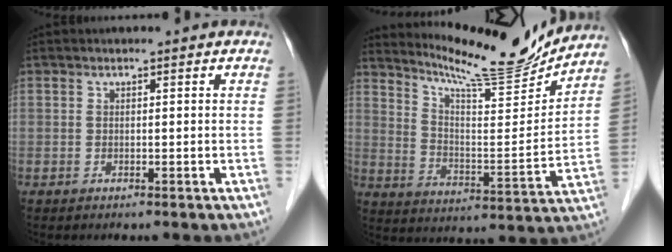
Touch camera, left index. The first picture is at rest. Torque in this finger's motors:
{"motor_torque": [-0.80, -0.92, 0.25, 0.06]}